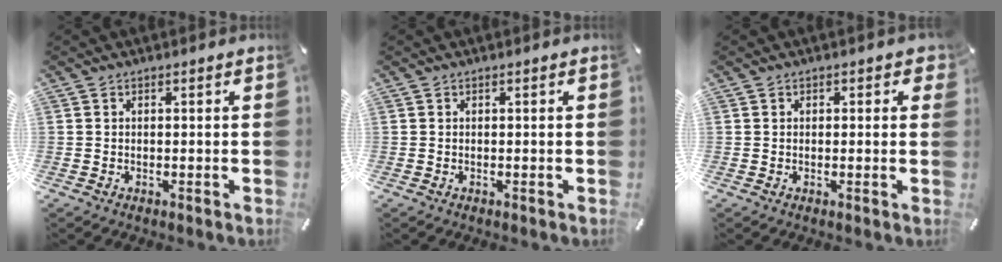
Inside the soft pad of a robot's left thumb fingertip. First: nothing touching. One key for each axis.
{"total": 0.0}
{"total": 1.1, "fx": 0.3, "fy": 0.9, "fz": 0.5, "tx": 0.005, "ty": 0.000, "tz": 0.001}